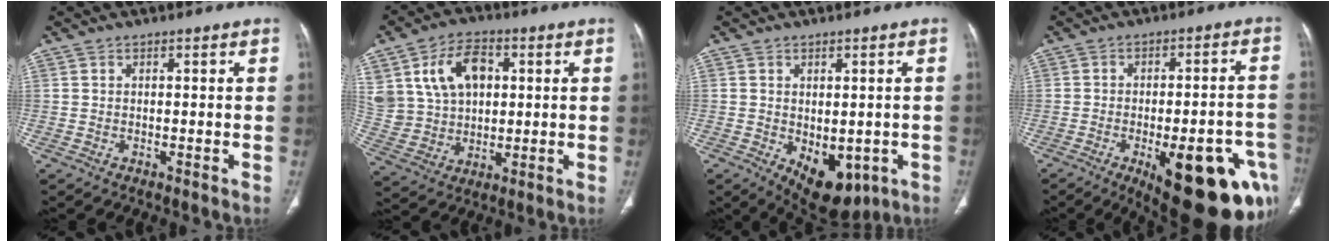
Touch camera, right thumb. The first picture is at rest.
{"total": 14.6, "force": [4.5, 10.5, 9.1], "torque": [-0.149, 0.000, 0.093]}
{"total": 9.7, "force": [-3.0, 5.8, 7.1], "torque": [-0.071, -0.006, -0.022]}
{"total": 22.8, "force": [-9.8, 8.1, 18.9], "torque": [-0.172, 0.029, -0.116]}